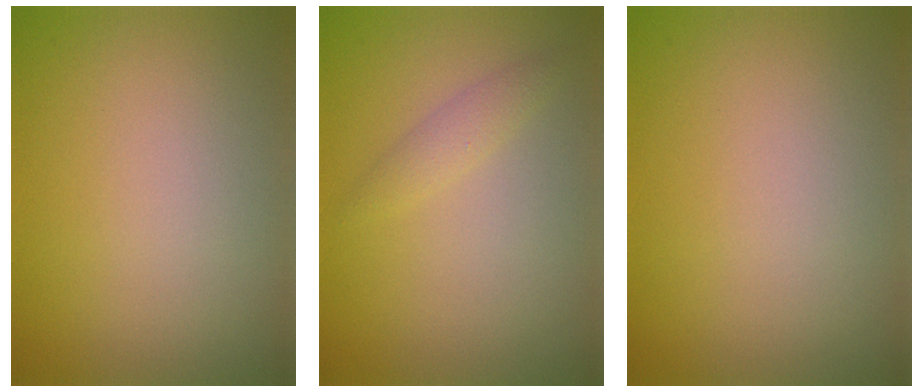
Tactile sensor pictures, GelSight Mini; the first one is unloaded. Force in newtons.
{"total": 1.3, "press": 1.3, "slide": 0.0}
{"total": 0.0}